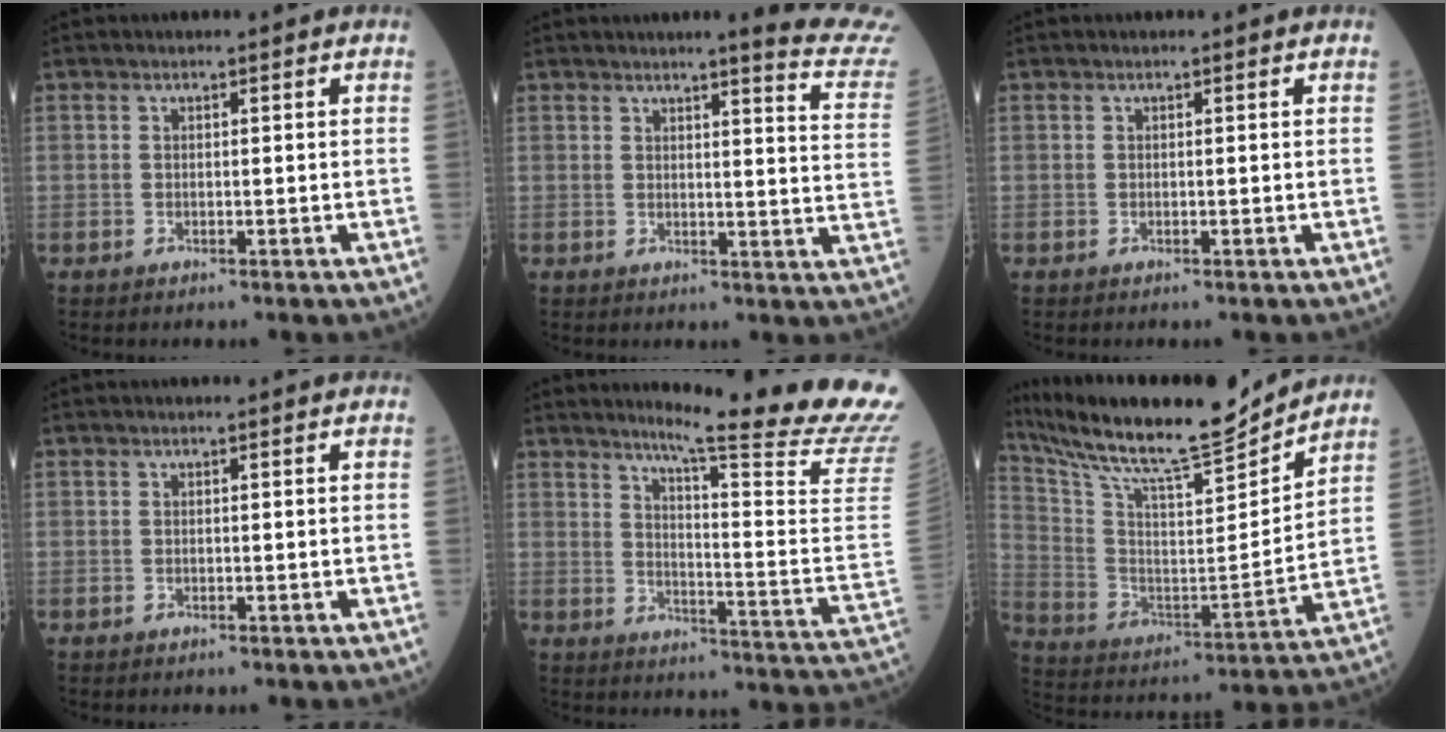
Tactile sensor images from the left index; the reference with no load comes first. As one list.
[{"total": 10.5, "force": [9.8, -1.5, 3.2], "torque": [-0.031, -0.091, 0.086]}, {"total": 0.0}, {"total": 0.0}, {"total": 23.3, "force": [20.6, -2.1, 10.8], "torque": [-0.155, -0.146, 0.245]}, {"total": 20.9, "force": [19.0, 1.2, 8.7], "torque": [-0.180, -0.026, 0.316]}]